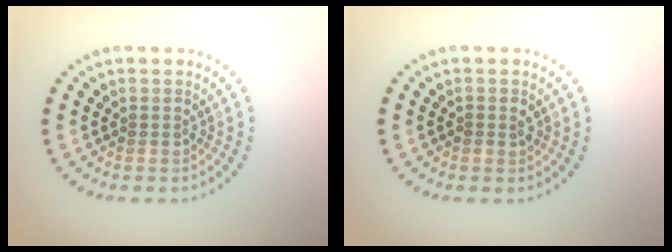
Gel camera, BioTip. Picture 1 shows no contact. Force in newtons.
{"total": 0.8, "press": 0.7, "slide": 0.2}